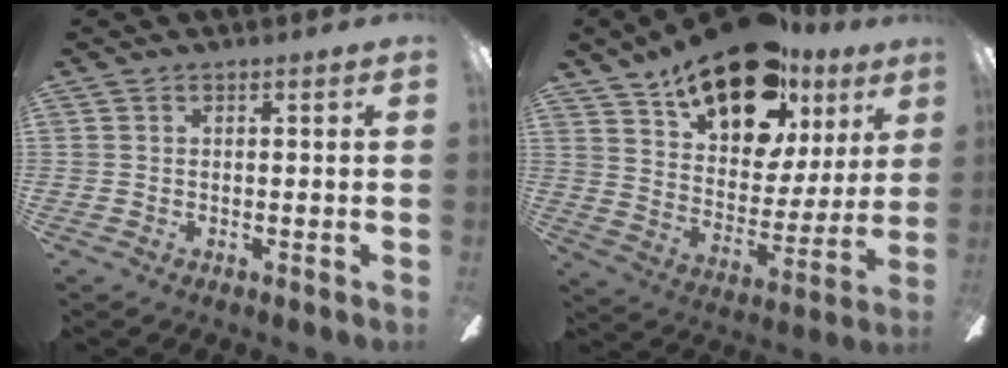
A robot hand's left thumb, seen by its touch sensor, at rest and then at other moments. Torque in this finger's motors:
{"motor_torque": [0.43, 1.01, 1.38, -1.38, 0.36]}